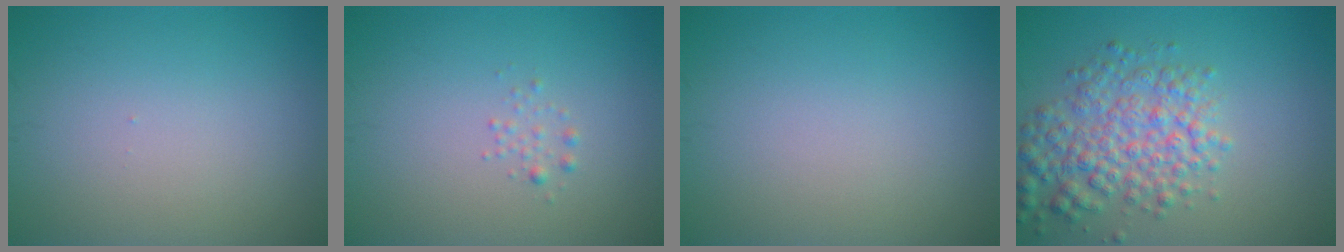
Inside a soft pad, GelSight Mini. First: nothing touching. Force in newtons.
{"total": 0.8, "press": 0.8, "slide": 0.0}
{"total": 0.0}
{"total": 5.4, "press": 5.4, "slide": 0.2}